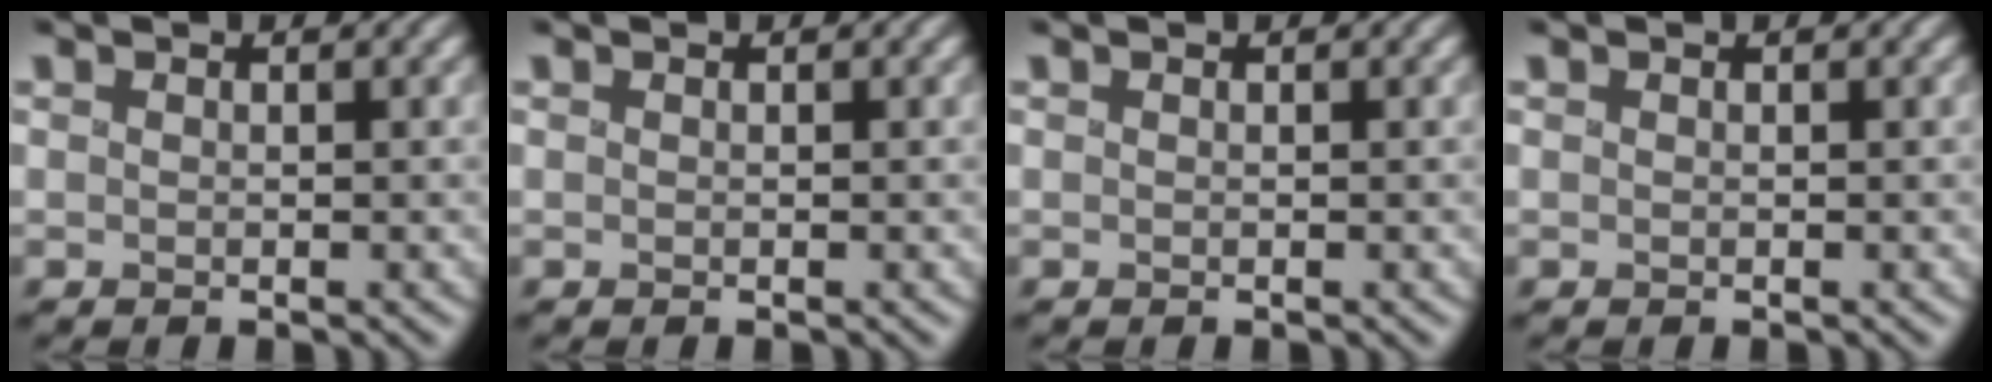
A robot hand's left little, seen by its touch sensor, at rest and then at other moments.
{"total": 0.0}
{"total": 0.0}
{"total": 0.0}